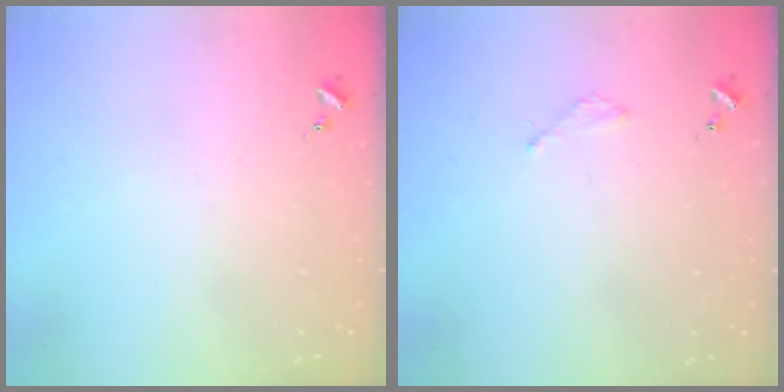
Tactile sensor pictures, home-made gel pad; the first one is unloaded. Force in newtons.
{"total": 2.0, "press": 2.0, "slide": 0.3}